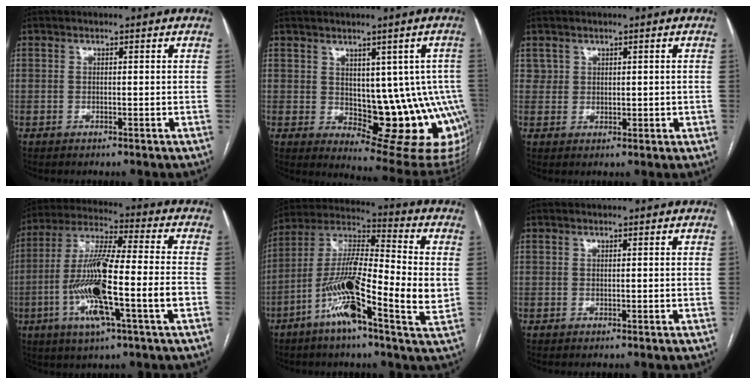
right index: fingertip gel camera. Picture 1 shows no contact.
{"total": 14.0, "force": [-1.3, 6.2, 12.4], "torque": [-0.110, 0.007, 0.003]}
{"total": 1.9, "force": [0.8, 1.7, 0.4], "torque": [-0.001, 0.002, 0.015]}
{"total": 16.5, "force": [-4.5, 1.0, 15.8], "torque": [-0.309, -0.003, -0.082]}
{"total": 17.0, "force": [-4.0, 2.7, 16.3], "torque": [-0.302, 0.000, -0.082]}
{"total": 0.0}